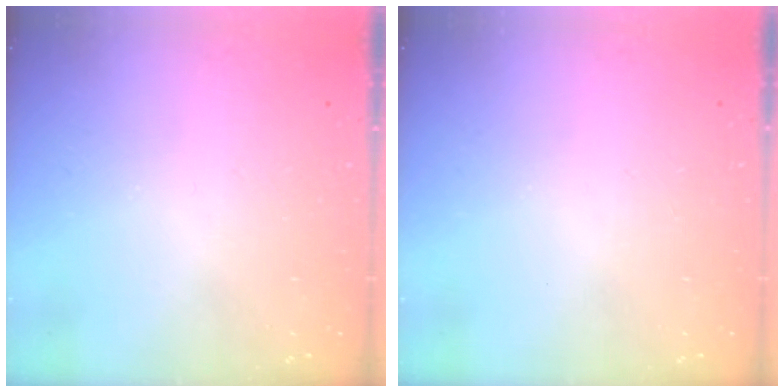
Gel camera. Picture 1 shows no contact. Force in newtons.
{"total": 0.0}